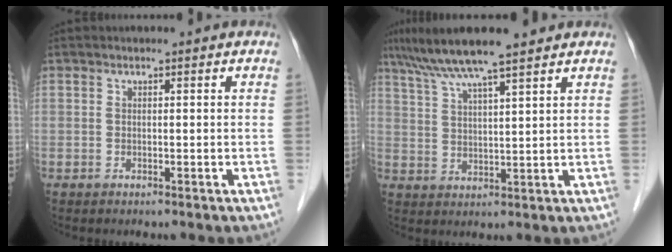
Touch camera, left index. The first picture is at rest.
{"total": 10.1, "force": [8.2, -0.1, 6.0], "torque": [-0.105, 0.030, 0.136]}